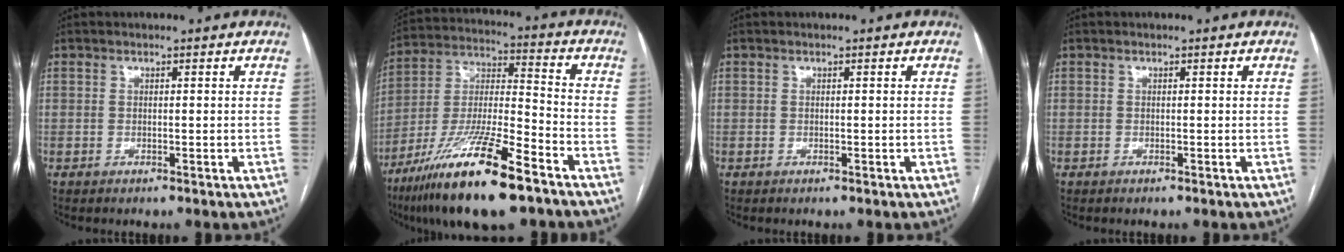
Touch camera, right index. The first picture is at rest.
{"total": 19.6, "force": [-12.4, 2.6, 15.0], "torque": [-0.296, -0.035, -0.222]}
{"total": 0.0}
{"total": 0.0}